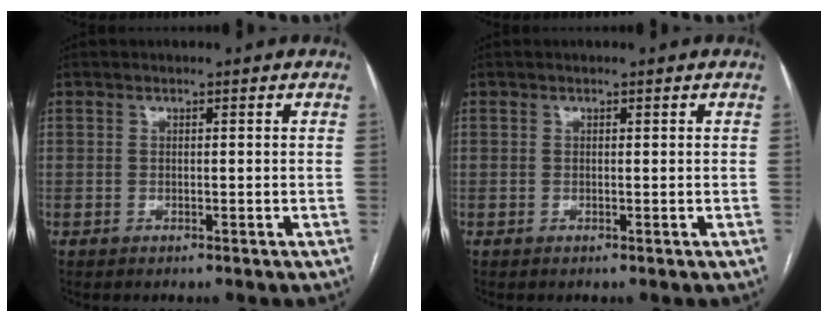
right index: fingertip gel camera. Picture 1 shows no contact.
{"total": 0.0}